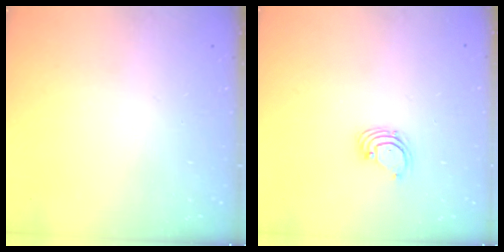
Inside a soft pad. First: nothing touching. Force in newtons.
{"total": 1.6, "press": 1.6, "slide": 0.1}